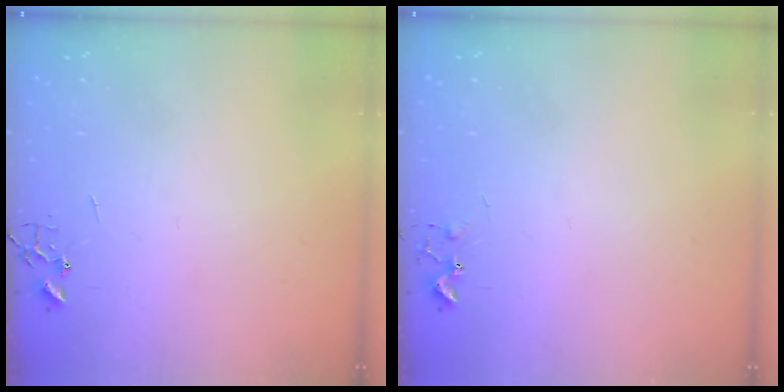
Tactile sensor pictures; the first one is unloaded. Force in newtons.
{"total": 5.8, "press": 5.7, "slide": 0.7}